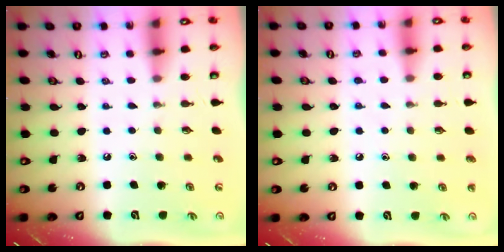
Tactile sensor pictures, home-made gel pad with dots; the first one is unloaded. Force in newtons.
{"total": 3.9, "press": 3.8, "slide": 0.4}